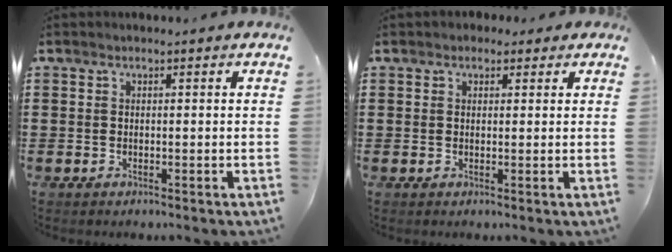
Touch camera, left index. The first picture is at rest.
{"total": 1.6, "force": [1.0, 1.2, 0.4], "torque": [-0.004, 0.005, 0.015]}